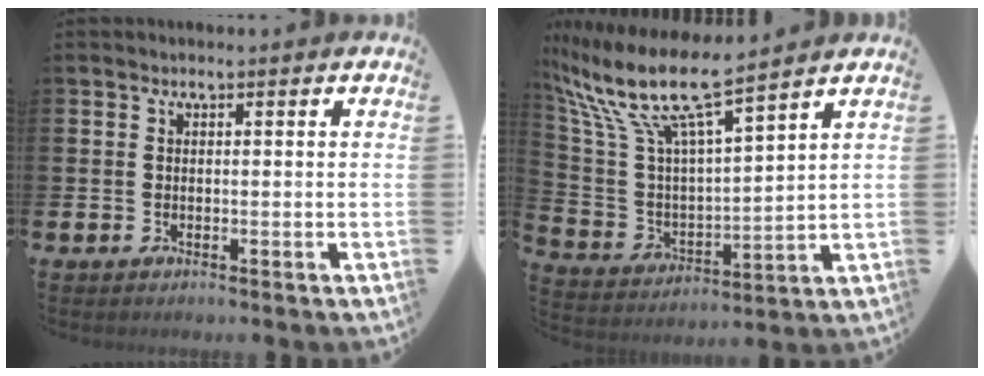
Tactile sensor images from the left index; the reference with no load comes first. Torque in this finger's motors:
{"motor_torque": [1.03, -1.10, 1.05, 0.21]}